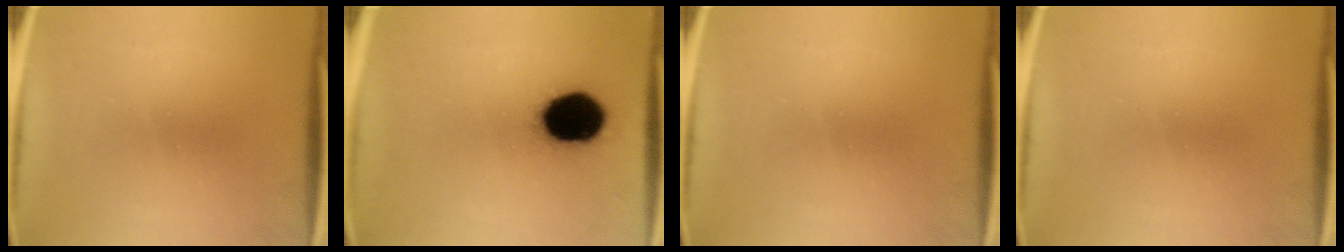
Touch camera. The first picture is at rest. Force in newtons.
{"total": 19.5}
{"total": 0.0}
{"total": 0.0}